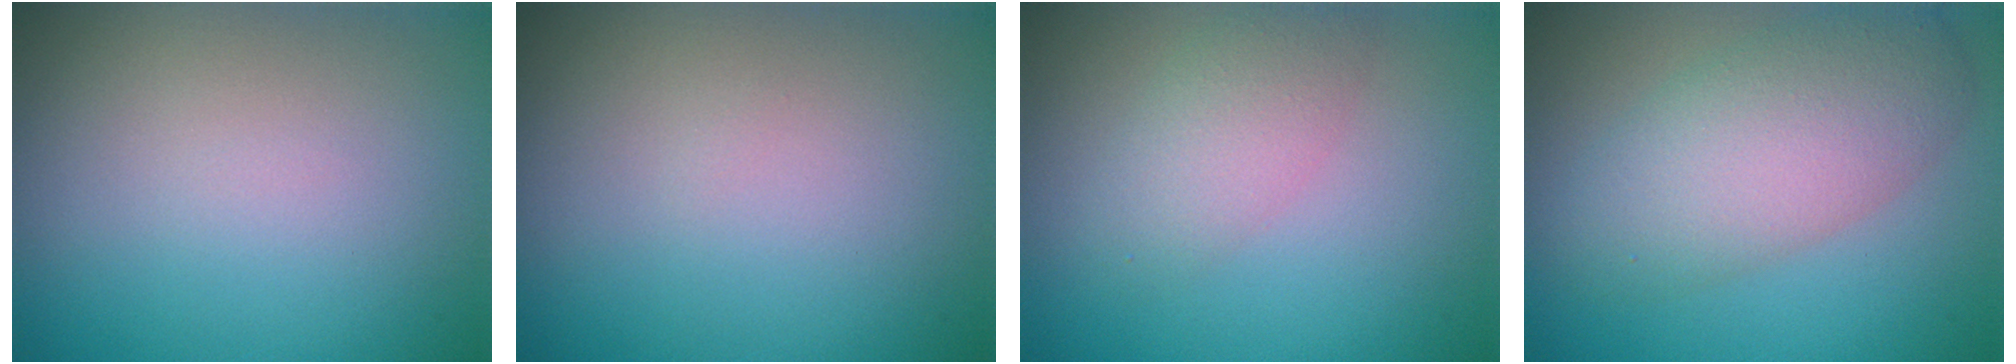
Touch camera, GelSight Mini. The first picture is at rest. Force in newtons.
{"total": 0.0}
{"total": 2.7, "press": 2.7, "slide": 0.1}
{"total": 6.0, "press": 6.0, "slide": 0.0}